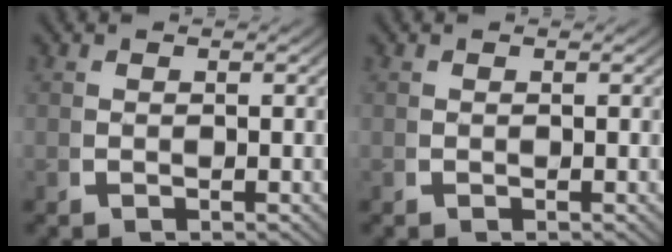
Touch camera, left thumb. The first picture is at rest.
{"total": 0.0}